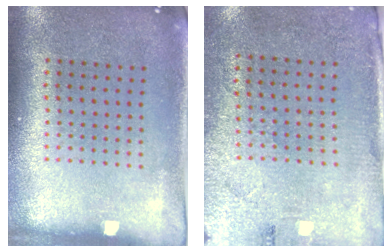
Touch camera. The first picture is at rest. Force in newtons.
{"total": 2.7, "press": 2.4, "slide": 1.3}